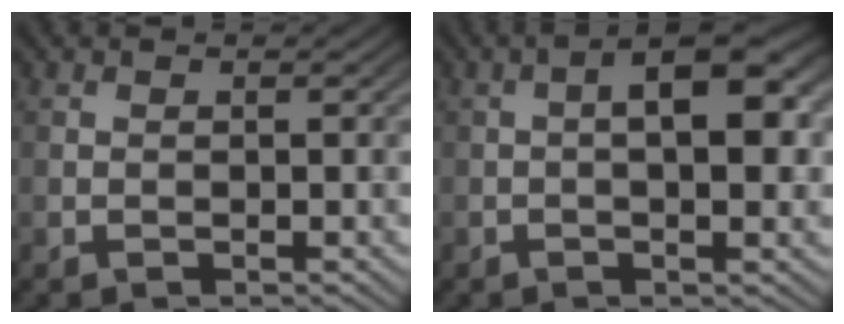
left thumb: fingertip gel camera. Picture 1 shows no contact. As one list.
[{"total": 7.5, "force": [0.4, 2.4, 7.1], "torque": [-0.102, 0.013, 0.001]}]